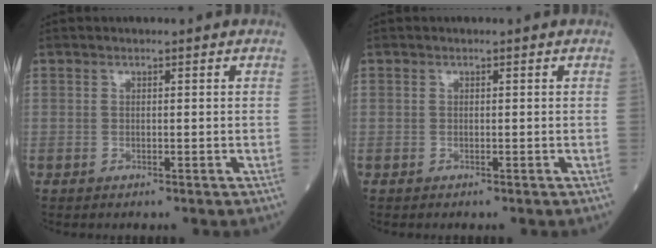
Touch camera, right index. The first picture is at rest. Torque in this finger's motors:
{"motor_torque": [-0.03, -0.01, 0.08, 0.01]}